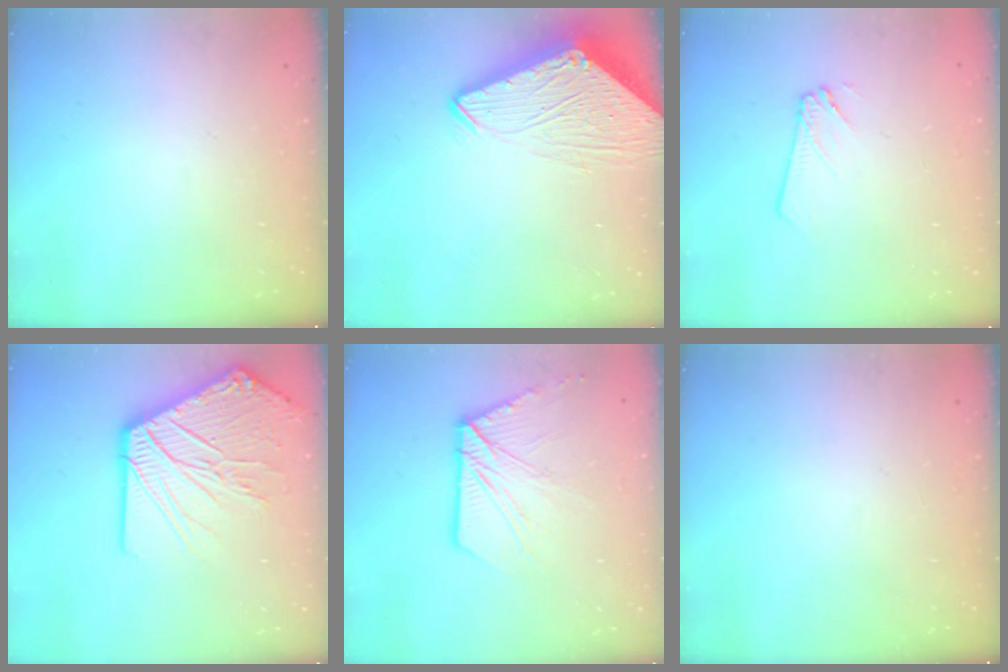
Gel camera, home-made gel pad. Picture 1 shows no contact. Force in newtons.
{"total": 8.0, "press": 8.0, "slide": 0.7}
{"total": 2.4, "press": 2.4, "slide": 0.2}
{"total": 23.5, "press": 23.2, "slide": 3.9}
{"total": 13.2, "press": 13.1, "slide": 1.4}
{"total": 0.0}